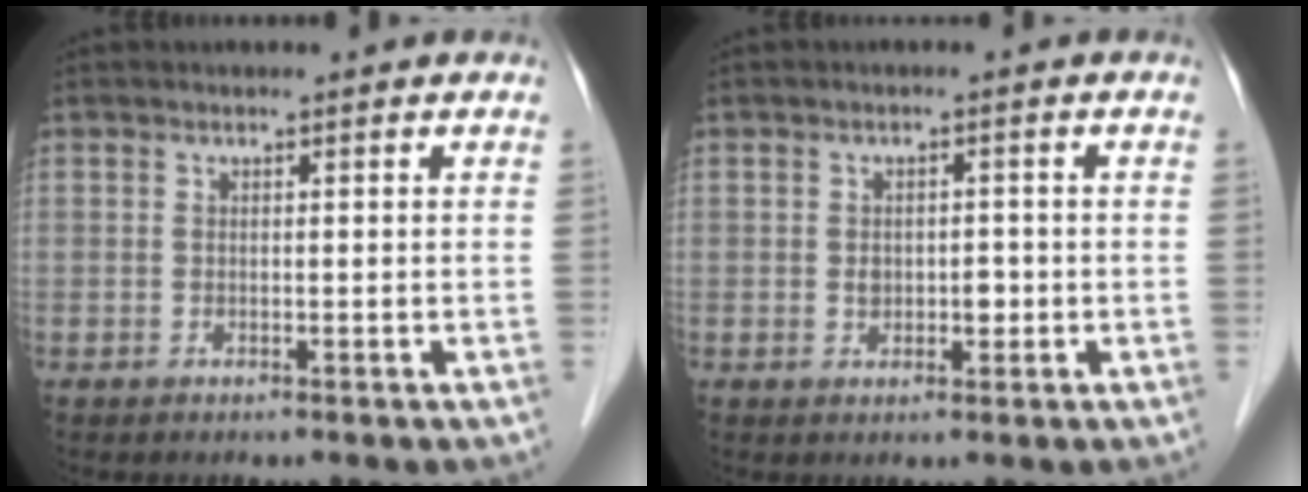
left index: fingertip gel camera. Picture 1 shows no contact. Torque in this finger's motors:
{"motor_torque": [0.04, 0.02, 0.04, 0.00]}